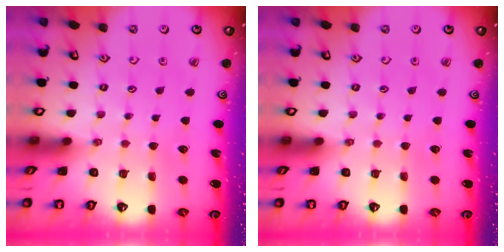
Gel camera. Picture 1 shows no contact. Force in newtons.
{"total": 0.0}